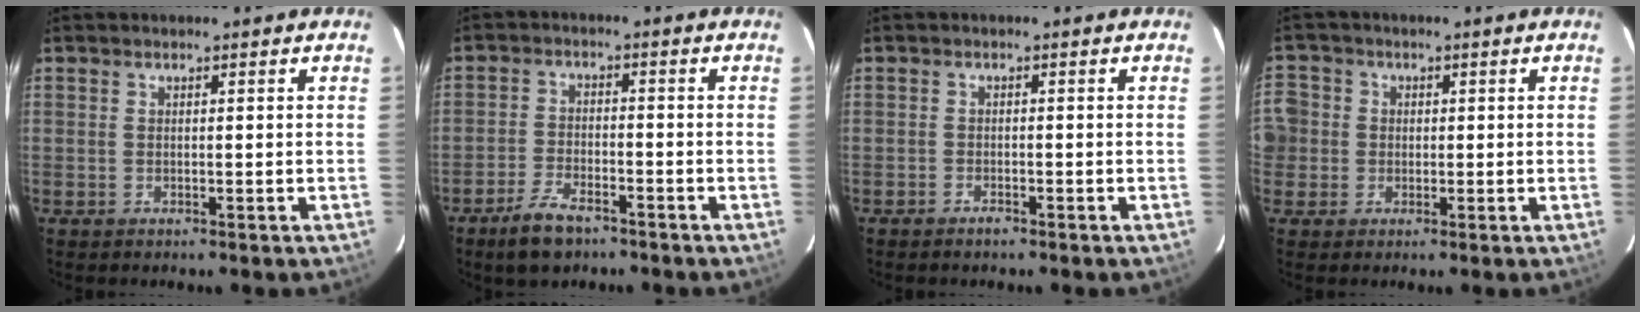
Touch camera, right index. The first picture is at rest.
{"total": 6.9, "force": [-5.0, 2.9, 3.8], "torque": [-0.096, -0.003, -0.091]}
{"total": 1.4, "force": [-1.2, 0.5, 0.5], "torque": [-0.015, 0.001, -0.026]}
{"total": 6.6, "force": [-1.4, 6.3, 1.5], "torque": [-0.031, 0.025, -0.030]}